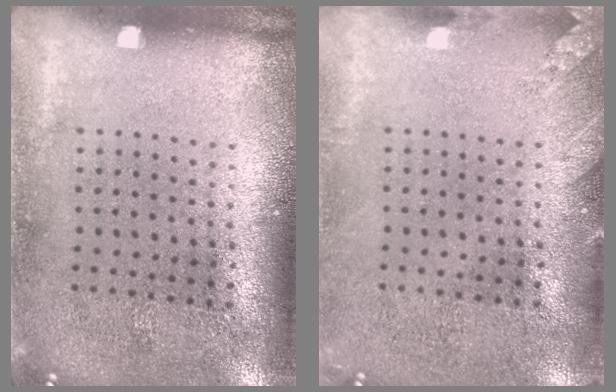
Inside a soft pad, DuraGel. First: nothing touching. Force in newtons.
{"total": 1.4, "press": 1.4, "slide": 0.2}